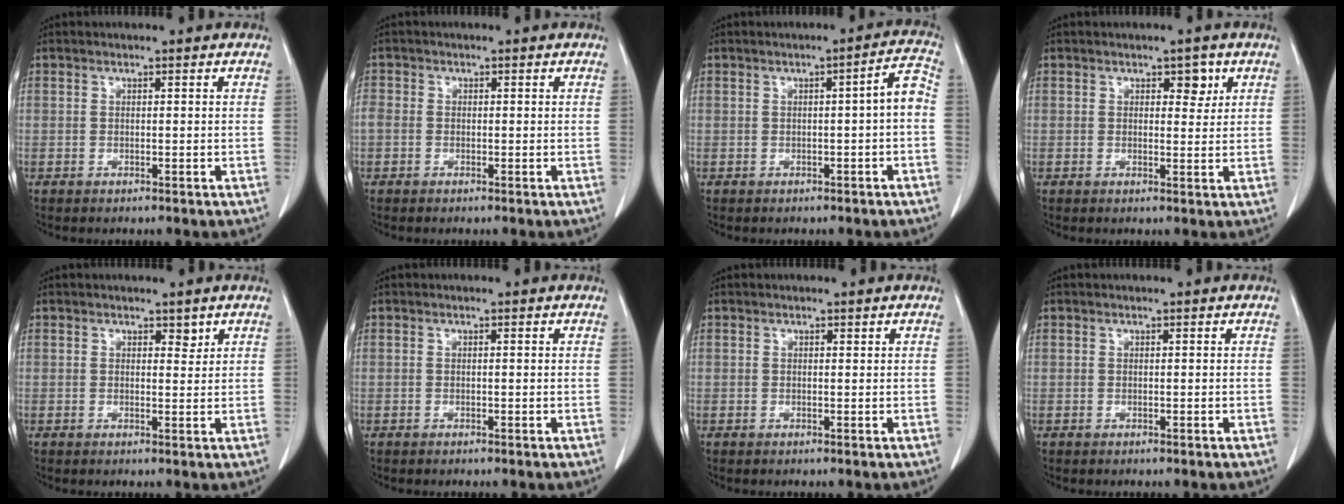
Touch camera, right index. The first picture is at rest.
{"total": 1.8, "force": [-0.2, 1.6, 0.9], "torque": [-0.028, 0.015, -0.003]}
{"total": 3.8, "force": [-0.7, 0.2, 3.7], "torque": [-0.045, 0.012, -0.010]}
{"total": 2.6, "force": [1.3, 1.4, 1.8], "torque": [-0.016, 0.001, 0.016]}
{"total": 1.4, "force": [1.0, 0.8, 0.7], "torque": [-0.005, -0.005, 0.012]}
{"total": 0.0}
{"total": 0.0}
{"total": 0.0}